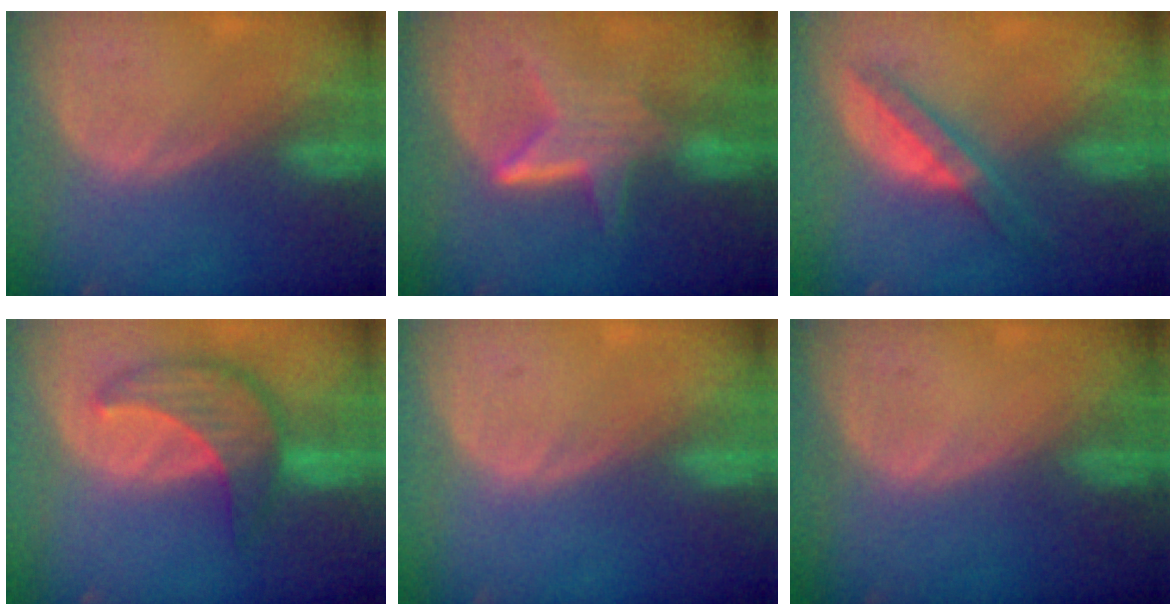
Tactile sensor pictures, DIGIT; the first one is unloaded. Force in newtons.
{"total": 6.4, "press": 6.0, "slide": 2.3}
{"total": 5.5, "press": 5.3, "slide": 1.6}
{"total": 8.2, "press": 7.6, "slide": 3.3}
{"total": 0.0}
{"total": 0.0}